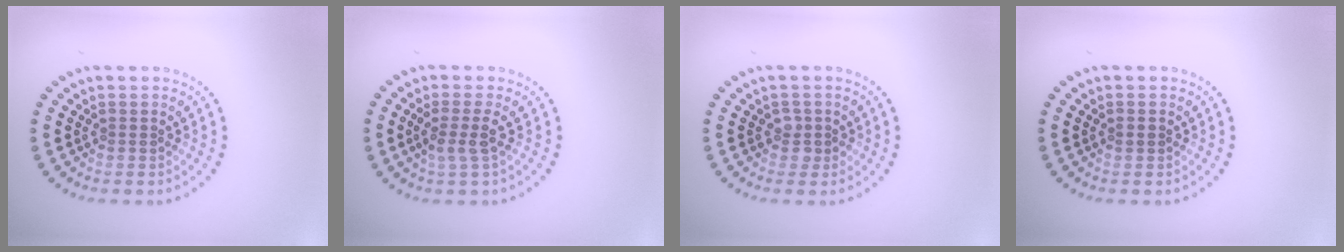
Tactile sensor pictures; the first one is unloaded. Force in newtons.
{"total": 2.0, "press": 1.6, "slide": 1.2}
{"total": 1.2, "press": 1.1, "slide": 0.5}
{"total": 0.8, "press": 0.8, "slide": 0.2}